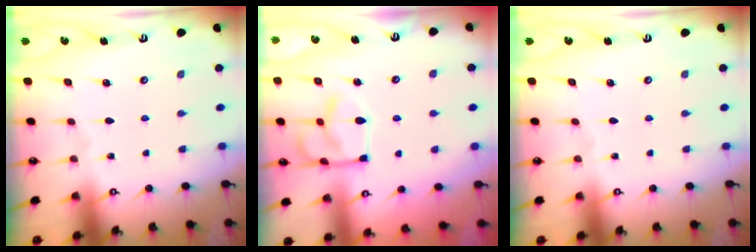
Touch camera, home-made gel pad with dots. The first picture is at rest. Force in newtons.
{"total": 5.5, "press": 5.5, "slide": 0.2}
{"total": 0.0}